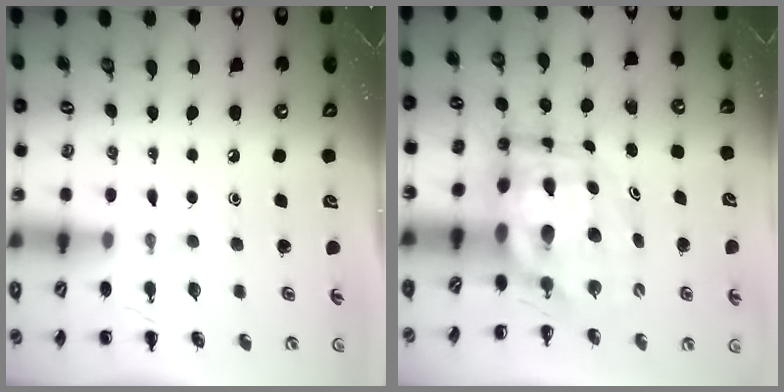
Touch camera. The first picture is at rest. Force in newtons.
{"total": 9.8, "press": 9.3, "slide": 2.9}